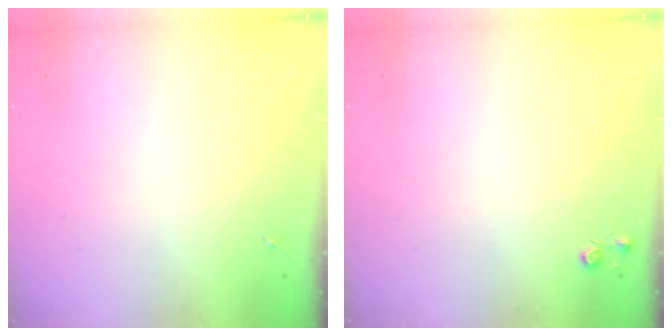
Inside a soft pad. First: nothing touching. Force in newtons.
{"total": 3.7, "press": 3.7, "slide": 0.5}